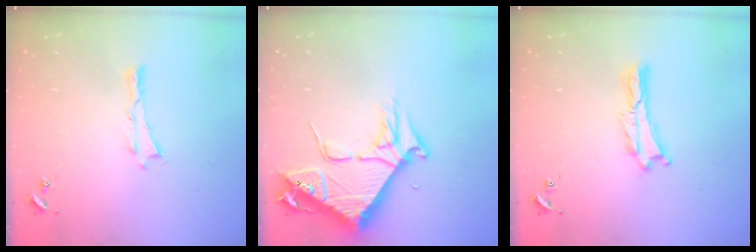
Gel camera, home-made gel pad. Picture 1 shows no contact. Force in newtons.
{"total": 8.8, "press": 8.7, "slide": 1.1}
{"total": 0.0}